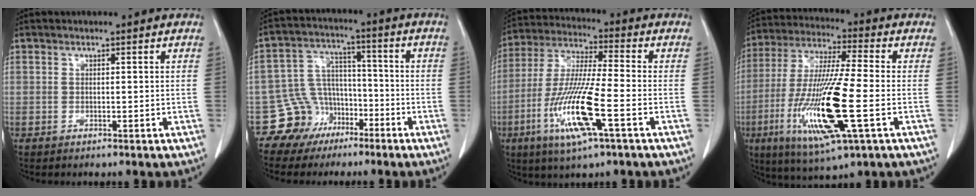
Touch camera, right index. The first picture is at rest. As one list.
[{"total": 8.9, "force": [-5.3, 7.1, 0.4], "torque": [-0.005, 0.037, -0.086]}, {"total": 14.6, "force": [-5.2, 1.0, 13.6], "torque": [-0.281, -0.019, -0.099]}, {"total": 18.3, "force": [-4.8, 1.5, 17.5], "torque": [-0.363, -0.024, -0.086]}]